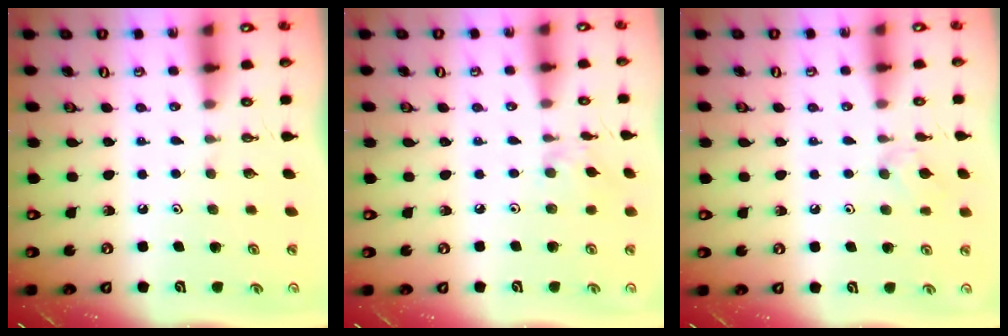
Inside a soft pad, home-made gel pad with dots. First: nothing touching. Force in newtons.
{"total": 2.0, "press": 2.0, "slide": 0.4}
{"total": 5.0, "press": 5.0, "slide": 0.8}